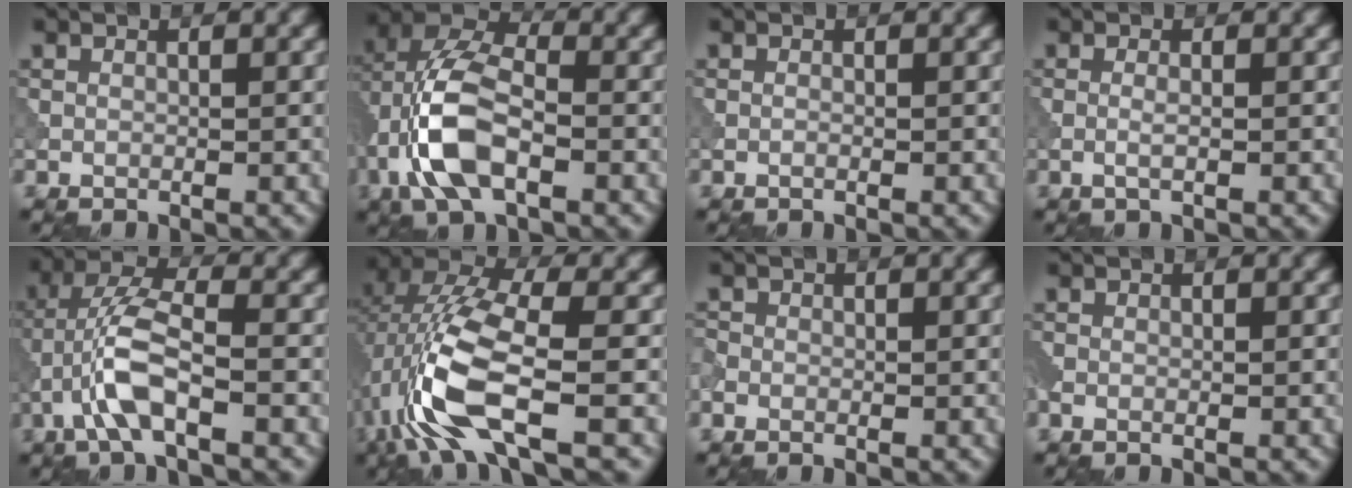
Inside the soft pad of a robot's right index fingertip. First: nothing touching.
{"total": 8.0, "force": [-2.2, 4.1, 6.5], "torque": [-0.142, 0.015, -0.051]}
{"total": 0.0}
{"total": 1.1, "force": [-0.1, 0.3, 1.1], "torque": [-0.021, -0.001, -0.005]}
{"total": 5.6, "force": [-2.2, 1.6, 4.9], "torque": [-0.107, 0.012, -0.049]}
{"total": 10.4, "force": [-2.9, 3.8, 9.3], "torque": [-0.207, 0.007, -0.061]}
{"total": 0.5, "force": [-0.4, 0.3, 0.1], "torque": [-0.004, -0.002, -0.011]}
{"total": 0.7, "force": [-0.3, 0.2, 0.5], "torque": [-0.007, -0.005, -0.009]}